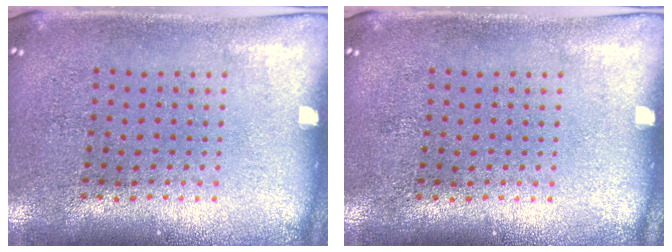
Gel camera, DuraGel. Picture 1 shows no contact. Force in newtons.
{"total": 0.0}